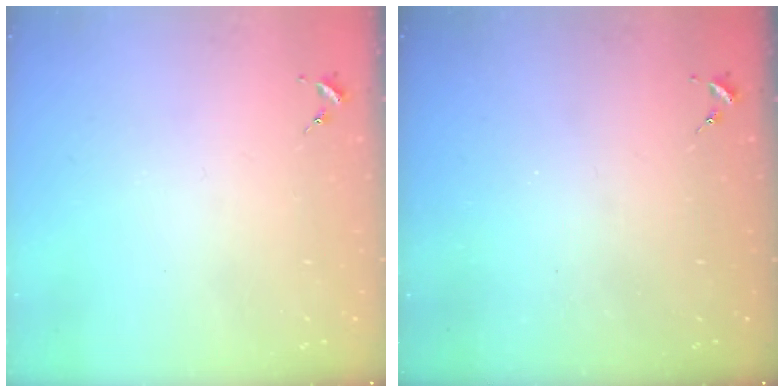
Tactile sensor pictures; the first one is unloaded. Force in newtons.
{"total": 0.0}